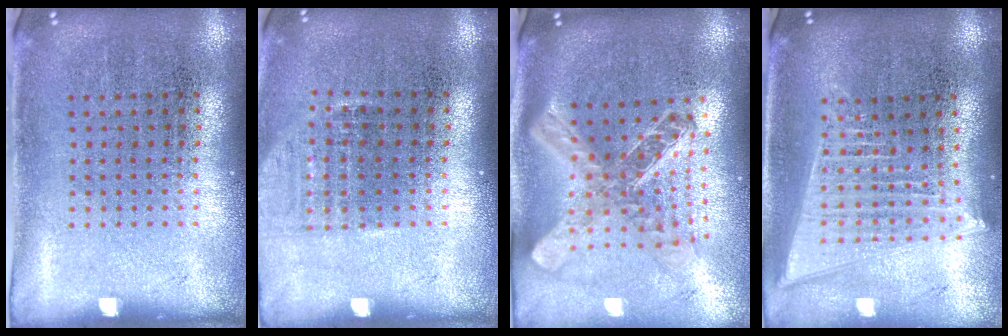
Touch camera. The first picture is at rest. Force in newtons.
{"total": 0.9, "press": 0.8, "slide": 0.4}
{"total": 2.6, "press": 2.0, "slide": 1.7}
{"total": 2.1, "press": 1.8, "slide": 1.1}